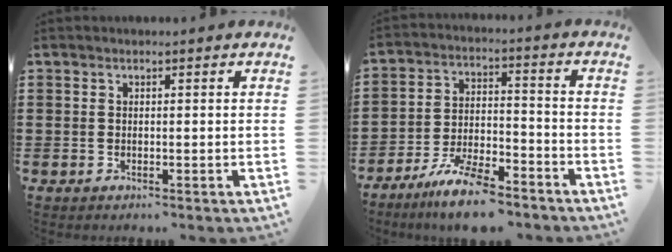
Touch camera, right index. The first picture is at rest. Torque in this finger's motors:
{"motor_torque": [0.45, 0.63, 0.76, 0.16]}